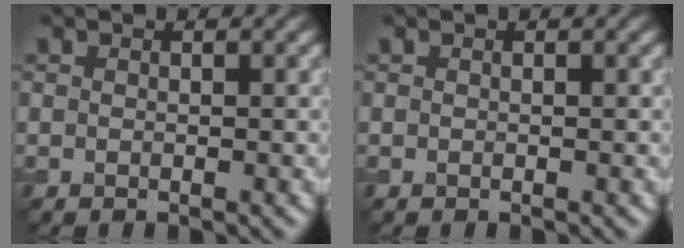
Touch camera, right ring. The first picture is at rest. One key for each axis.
{"total": 0.0}